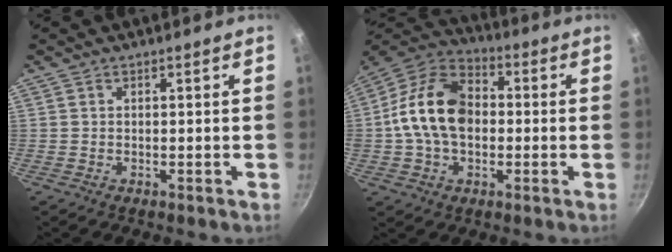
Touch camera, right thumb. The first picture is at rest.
{"total": 16.4, "force": [-0.1, 11.4, 11.9], "torque": [-0.187, 0.032, -0.019]}